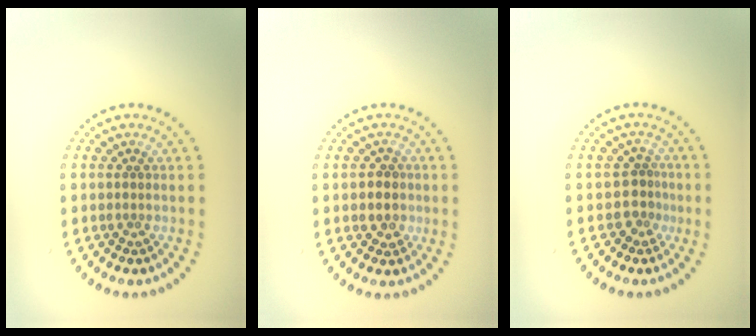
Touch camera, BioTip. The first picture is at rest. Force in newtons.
{"total": 2.1, "press": 2.0, "slide": 0.8}
{"total": 2.0, "press": 1.3, "slide": 1.5}